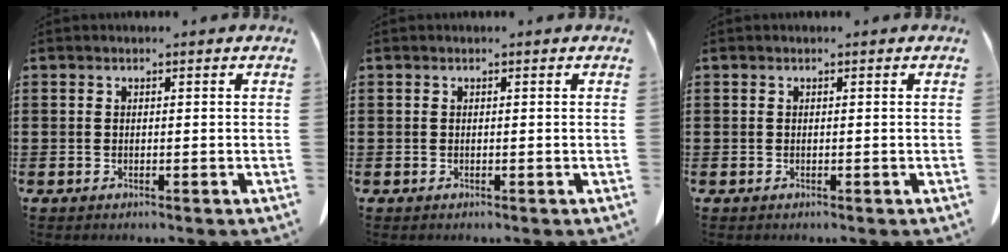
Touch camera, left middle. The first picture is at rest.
{"total": 0.0}
{"total": 0.0}